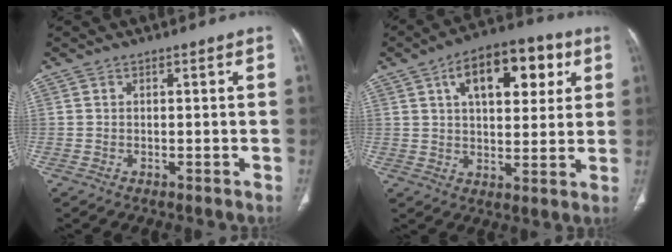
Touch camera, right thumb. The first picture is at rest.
{"total": 16.0, "force": [6.2, 8.2, 12.2], "torque": [-0.141, 0.002, 0.091]}